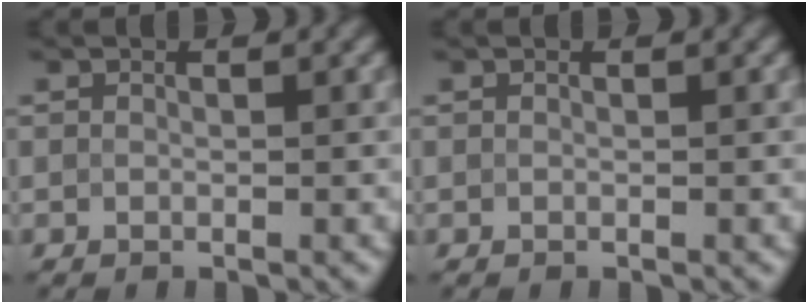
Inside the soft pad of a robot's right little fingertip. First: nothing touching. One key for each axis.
{"total": 0.0}